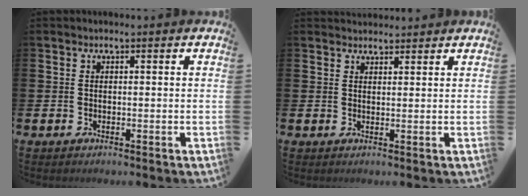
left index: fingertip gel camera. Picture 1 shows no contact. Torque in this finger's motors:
{"motor_torque": [0.04, -0.38, 0.03, 0.01]}